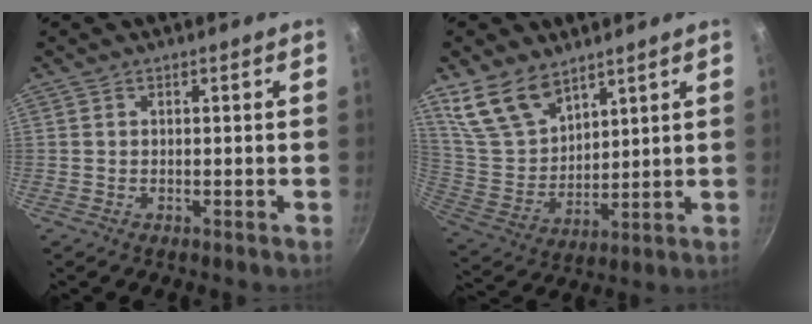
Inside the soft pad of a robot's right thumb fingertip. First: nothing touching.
{"total": 12.2, "force": [8.6, 6.7, 5.5], "torque": [-0.092, -0.038, 0.186]}